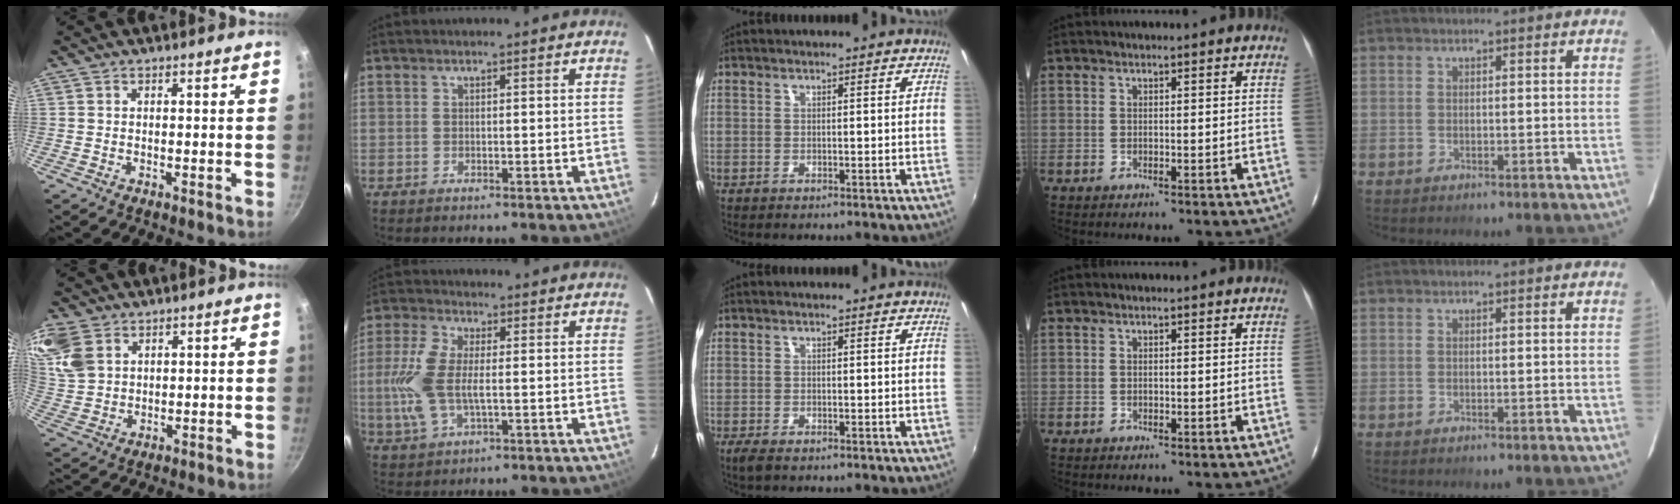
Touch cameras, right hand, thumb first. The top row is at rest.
{"thumb": {"total": 11.0, "force": [5.2, 7.7, 5.8], "torque": [-0.118, -0.006, 0.113]}, "index": {"total": 9.7, "force": [-0.8, 4.4, 8.6], "torque": [-0.198, 0.004, -0.016]}, "middle": {"total": 2.0, "force": [-1.2, 0.6, 1.4], "torque": [-0.029, -0.009, -0.021]}}